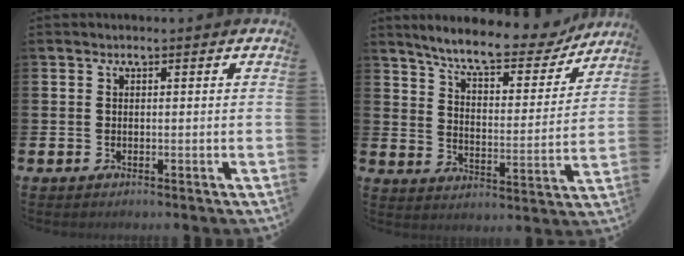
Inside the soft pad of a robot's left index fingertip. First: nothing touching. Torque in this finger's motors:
{"motor_torque": [1.05, -1.09, 0.79, 0.20]}